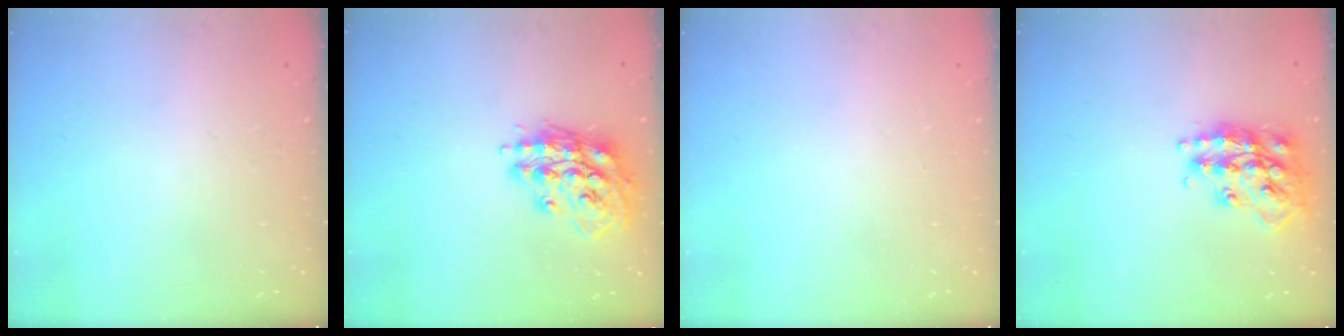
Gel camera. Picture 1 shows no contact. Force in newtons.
{"total": 14.9, "press": 14.9, "slide": 1.6}
{"total": 0.0}
{"total": 18.4, "press": 18.4, "slide": 1.2}